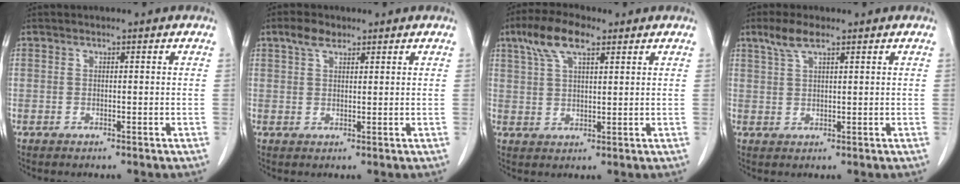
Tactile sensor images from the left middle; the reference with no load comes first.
{"total": 2.9, "force": [2.0, 1.4, 1.6], "torque": [-0.036, 0.008, 0.039]}
{"total": 7.6, "force": [4.5, 2.4, 5.6], "torque": [-0.119, 0.022, 0.085]}
{"total": 3.7, "force": [2.6, 0.7, 2.6], "torque": [-0.064, 0.009, 0.055]}